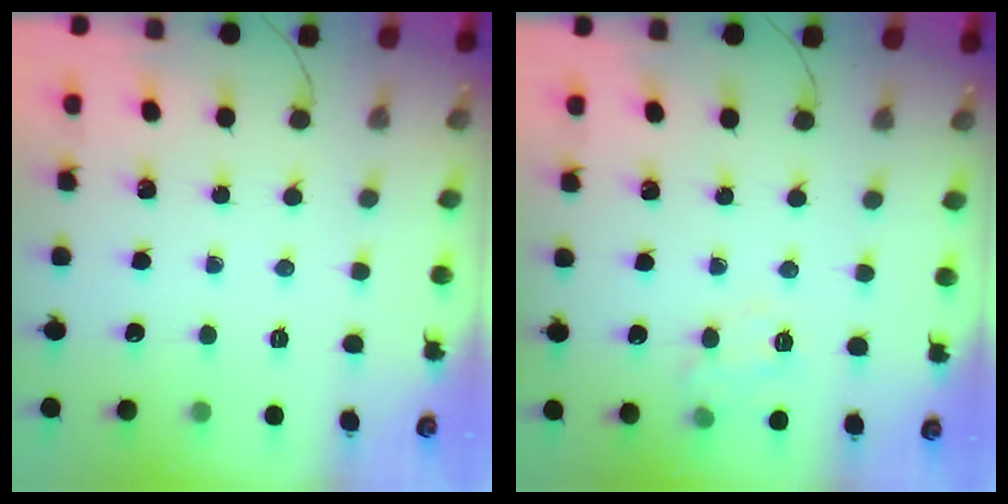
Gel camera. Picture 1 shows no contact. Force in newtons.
{"total": 9.5, "press": 9.4, "slide": 1.0}